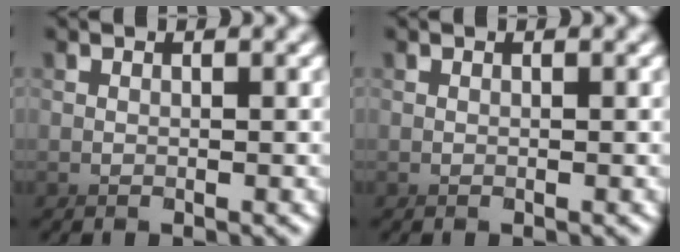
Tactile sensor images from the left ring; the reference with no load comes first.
{"total": 0.0}